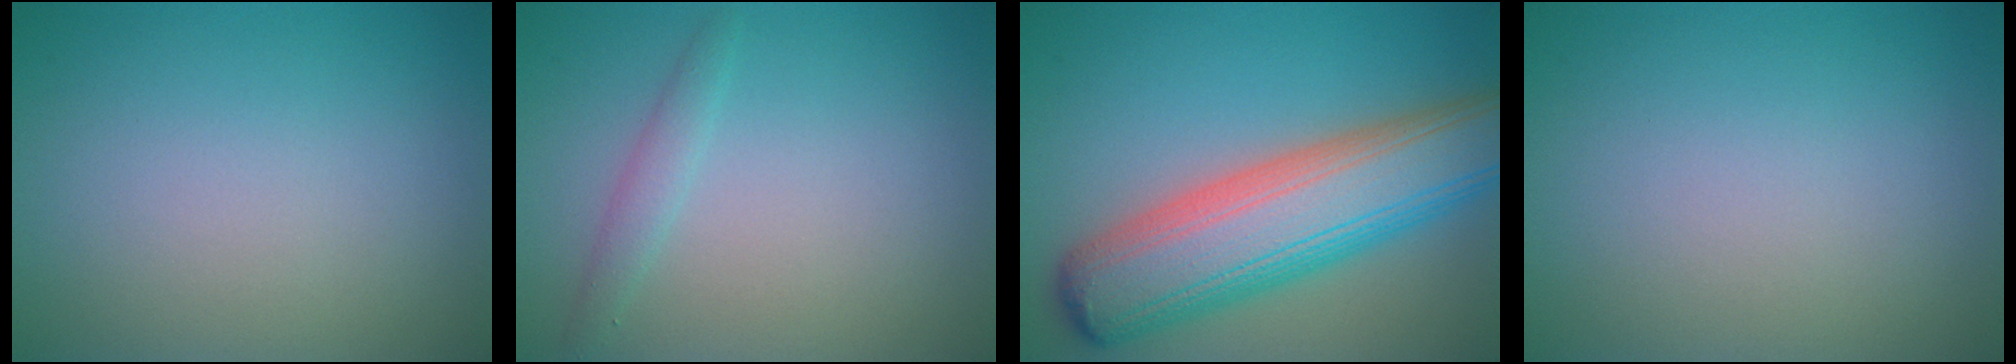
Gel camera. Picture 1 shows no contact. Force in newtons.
{"total": 1.3, "press": 1.3, "slide": 0.1}
{"total": 11.0, "press": 11.0, "slide": 0.4}
{"total": 0.0}